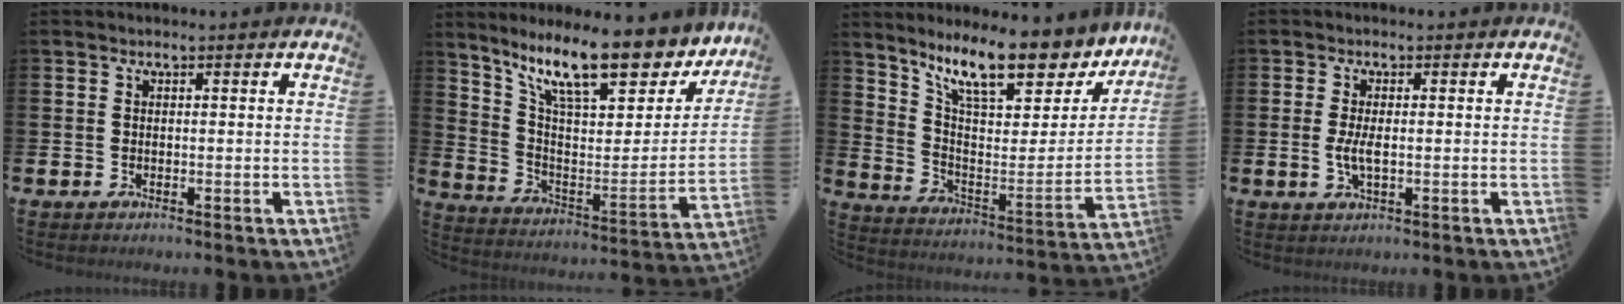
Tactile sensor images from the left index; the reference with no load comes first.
{"total": 14.3, "force": [11.0, 4.2, 8.1], "torque": [-0.160, -0.076, 0.183]}
{"total": 12.8, "force": [10.6, 3.6, 6.3], "torque": [-0.129, -0.081, 0.176]}
{"total": 2.7, "force": [-0.1, 1.0, 2.5], "torque": [-0.041, -0.001, -0.004]}